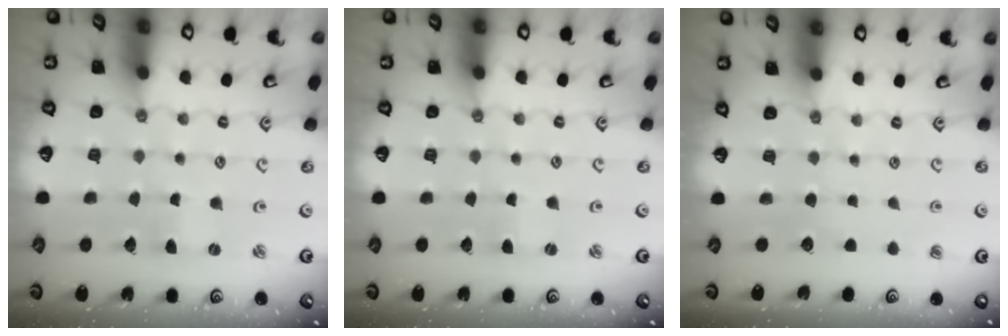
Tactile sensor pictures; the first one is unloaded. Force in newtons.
{"total": 1.0, "press": 1.0, "slide": 0.3}
{"total": 0.0}